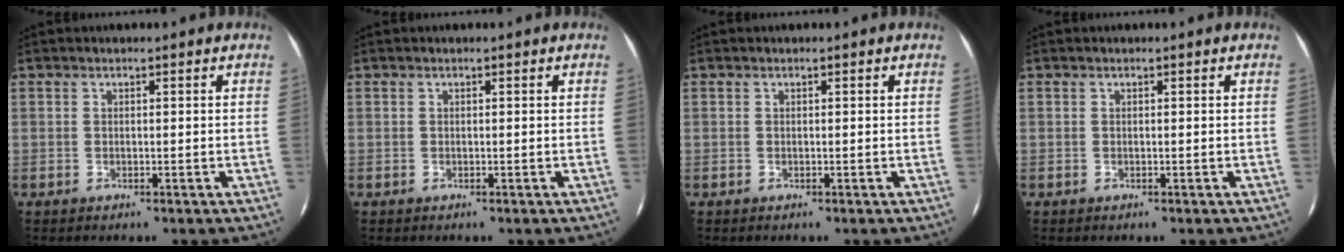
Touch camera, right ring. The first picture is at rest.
{"total": 0.0}
{"total": 0.0}
{"total": 0.0}